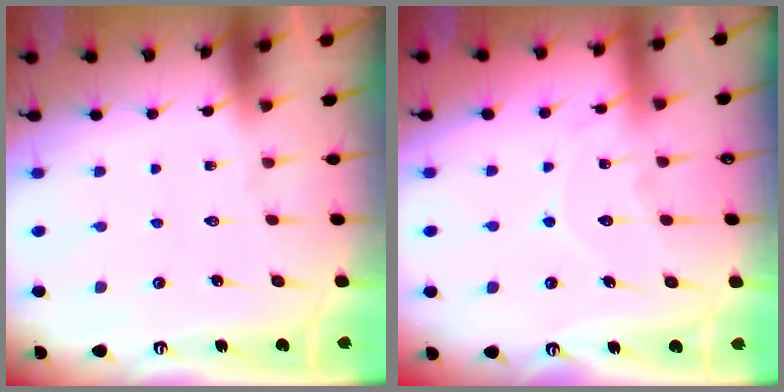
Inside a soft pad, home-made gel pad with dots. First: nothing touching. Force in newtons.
{"total": 8.8, "press": 8.8, "slide": 0.9}